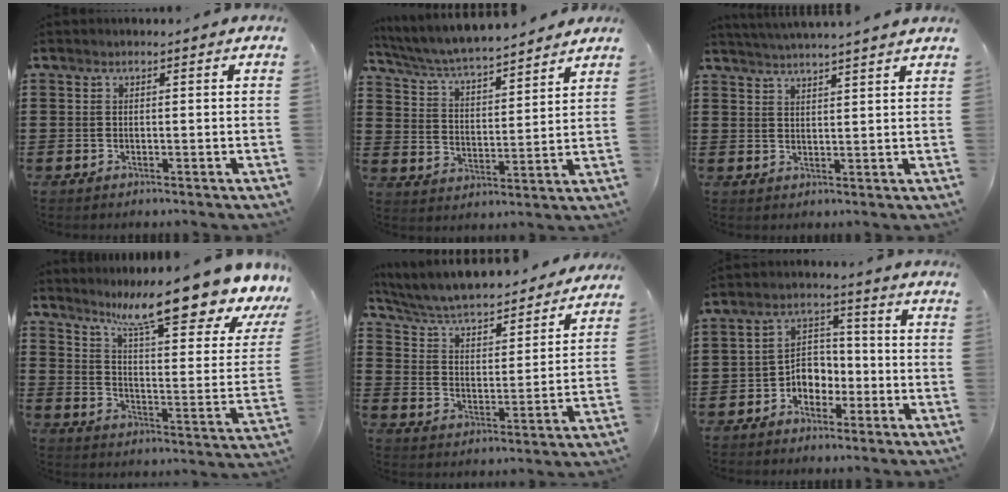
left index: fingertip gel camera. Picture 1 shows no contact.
{"total": 5.4, "force": [5.2, 0.4, 1.5], "torque": [-0.054, -0.035, 0.086]}
{"total": 3.1, "force": [2.9, -0.9, 0.3], "torque": [-0.015, -0.013, 0.052]}
{"total": 14.3, "force": [11.2, 1.1, 8.9], "torque": [-0.159, -0.079, 0.178]}
{"total": 5.3, "force": [4.9, 0.7, 1.7], "torque": [-0.058, -0.044, 0.078]}
{"total": 5.0, "force": [-2.7, 3.7, 1.9], "torque": [-0.041, 0.013, -0.054]}